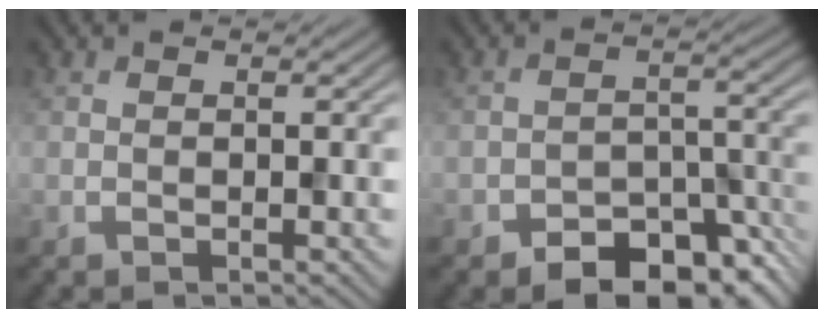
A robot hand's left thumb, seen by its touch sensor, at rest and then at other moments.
{"total": 8.5, "force": [-5.7, 4.3, 4.5], "torque": [-0.053, -0.009, -0.094]}